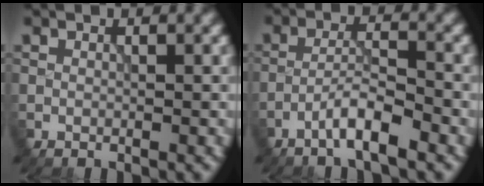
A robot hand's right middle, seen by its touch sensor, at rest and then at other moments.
{"total": 3.7, "force": [-2.4, 0.4, 2.7], "torque": [-0.049, 0.011, -0.052]}